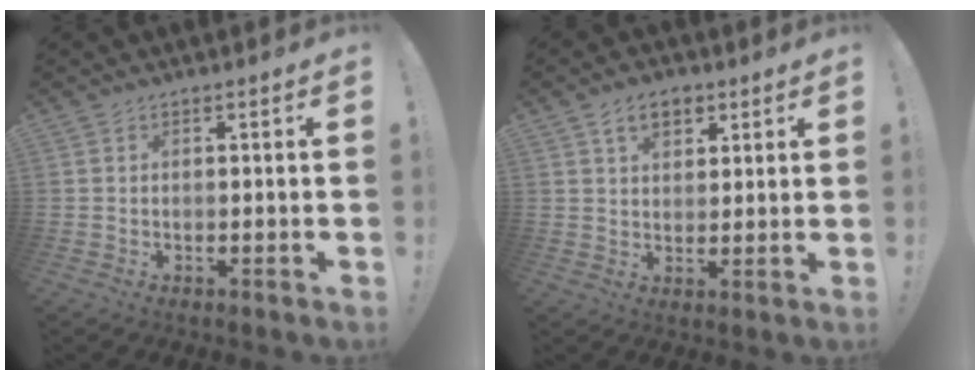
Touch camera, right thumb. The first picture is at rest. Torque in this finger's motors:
{"motor_torque": [0.45, 1.29, 0.13, -0.14, 0.00]}